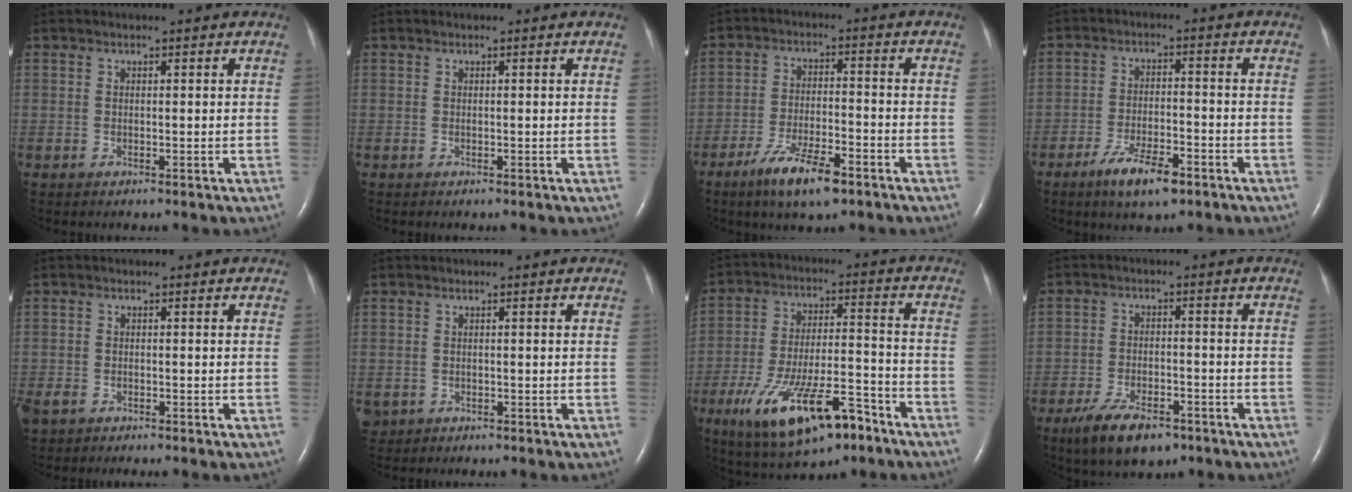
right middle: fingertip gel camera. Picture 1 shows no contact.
{"total": 0.0}
{"total": 8.8, "force": [-5.7, 2.0, 6.4], "torque": [-0.125, -0.012, -0.098]}
{"total": 7.4, "force": [-4.7, 2.0, 5.3], "torque": [-0.104, -0.007, -0.079]}
{"total": 4.2, "force": [-3.1, 2.3, 1.7], "torque": [-0.038, -0.005, -0.050]}
{"total": 2.3, "force": [-1.2, 1.9, 0.4], "torque": [-0.011, 0.001, -0.017]}
{"total": 16.8, "force": [-9.8, 4.9, 12.8], "torque": [-0.227, -0.007, -0.157]}
{"total": 8.7, "force": [-5.9, 3.4, 5.4], "torque": [-0.104, -0.009, -0.099]}